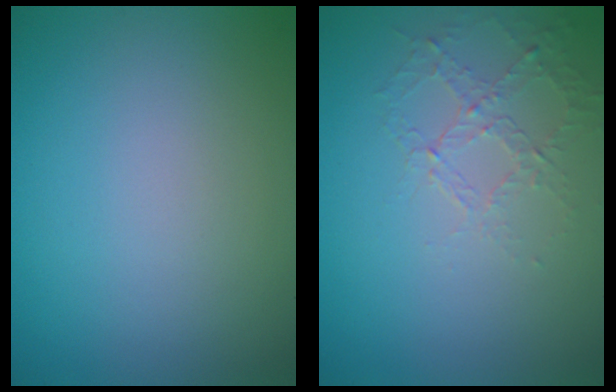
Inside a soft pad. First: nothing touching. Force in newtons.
{"total": 1.4, "press": 0.8, "slide": 1.2}